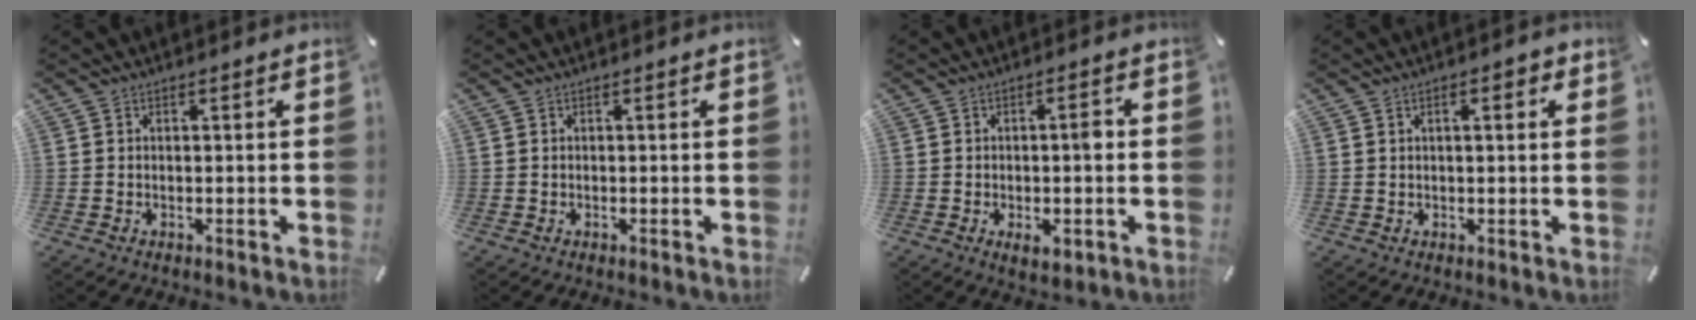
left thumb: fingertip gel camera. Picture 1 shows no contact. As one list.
[{"total": 0.0}, {"total": 5.4, "force": [-0.7, 2.4, 4.8], "torque": [-0.064, 0.005, -0.013]}, {"total": 2.7, "force": [0.8, 0.8, 2.4], "torque": [-0.041, 0.002, 0.010]}]